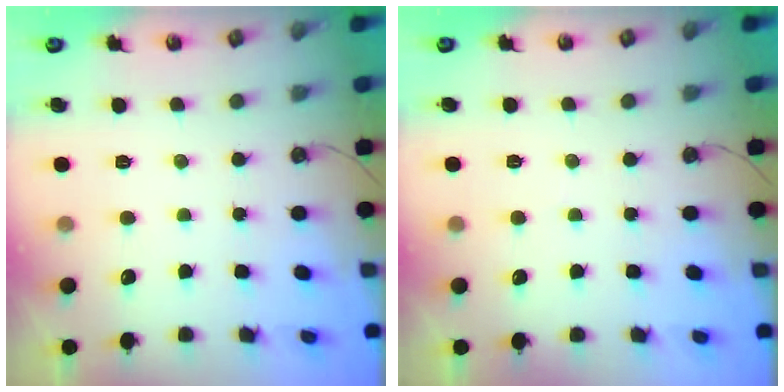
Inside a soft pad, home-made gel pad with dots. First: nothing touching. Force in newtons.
{"total": 1.8, "press": 1.7, "slide": 0.1}